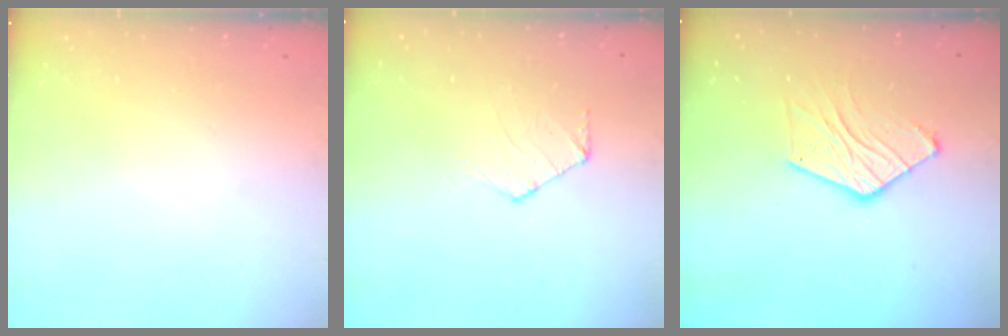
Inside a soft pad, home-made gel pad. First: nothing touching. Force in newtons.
{"total": 5.9, "press": 5.9, "slide": 0.6}
{"total": 10.6, "press": 10.6, "slide": 0.7}